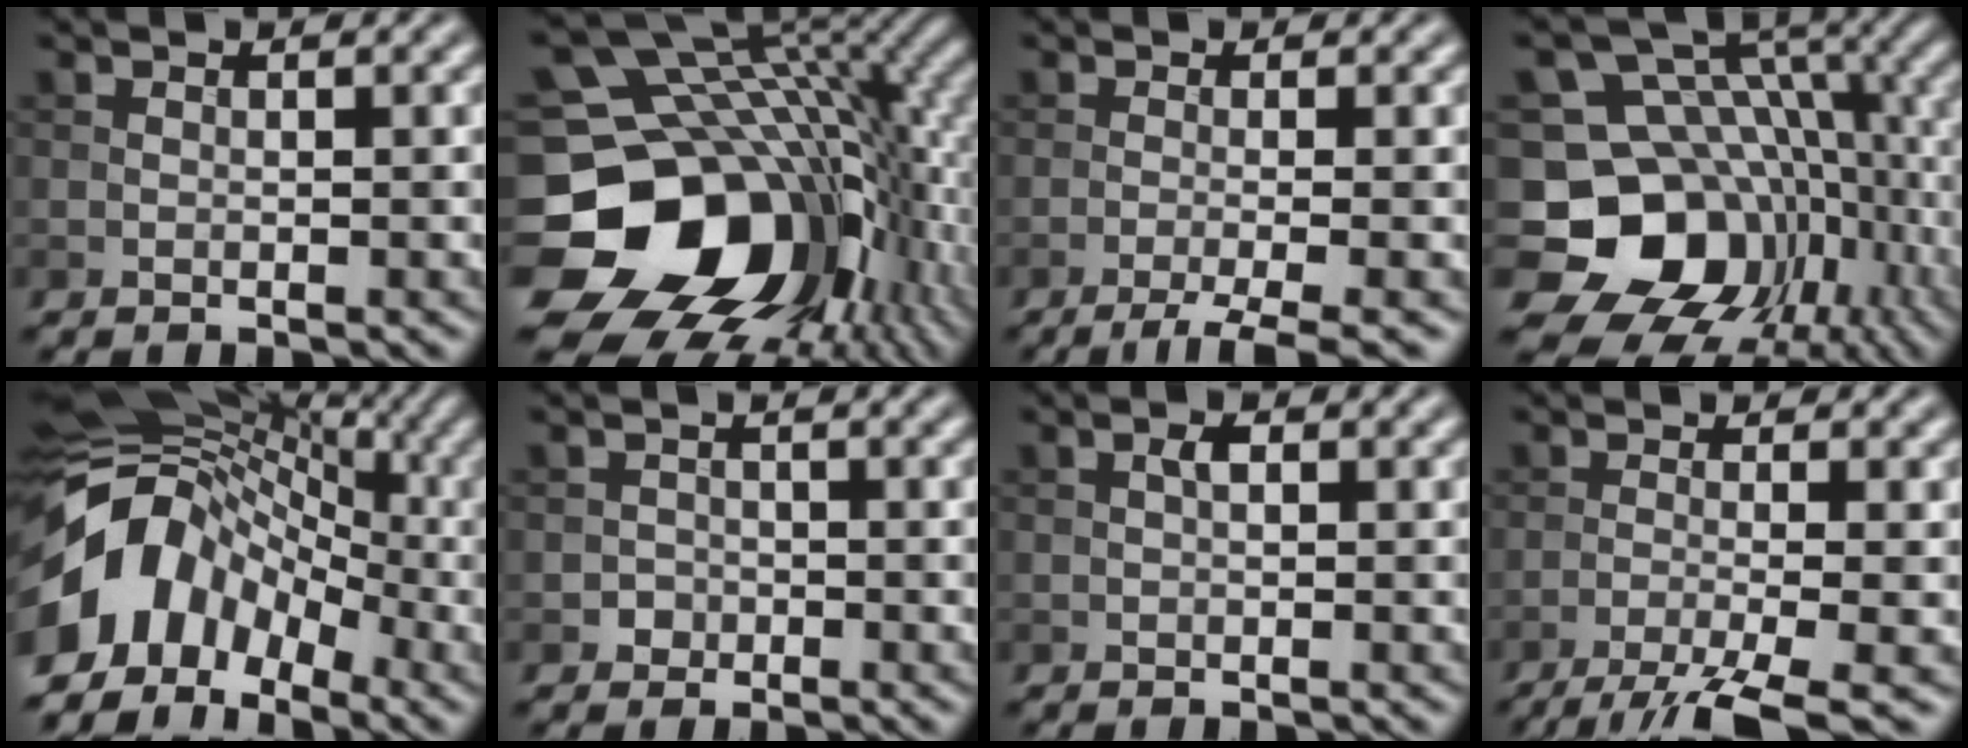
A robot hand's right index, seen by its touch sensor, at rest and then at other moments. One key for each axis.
{"total": 19.1, "fx": -4.2, "fy": 14.7, "fz": 11.5, "tx": -0.238, "ty": -0.033, "tz": -0.051}
{"total": 3.9, "fx": -2.2, "fy": 0.7, "fz": 3.2, "tx": -0.044, "ty": 0.000, "tz": -0.046}
{"total": 13.8, "fx": -4.4, "fy": 11.1, "fz": 6.8, "tx": -0.132, "ty": -0.010, "tz": -0.080}
{"total": 11.2, "fx": -3.7, "fy": 8.1, "fz": 6.8, "tx": -0.119, "ty": 0.015, "tz": -0.084}
{"total": 1.1, "fx": -0.5, "fy": 1.0, "fz": 0.1, "tx": 0.009, "ty": 0.001, "tz": -0.009}
{"total": 1.1, "fx": 0.2, "fy": 0.5, "fz": 1.0, "tx": -0.016, "ty": 0.002, "tz": 0.002}
{"total": 6.3, "fx": -4.1, "fy": 1.1, "fz": 4.7, "tx": -0.070, "ty": -0.007, "tz": -0.079}